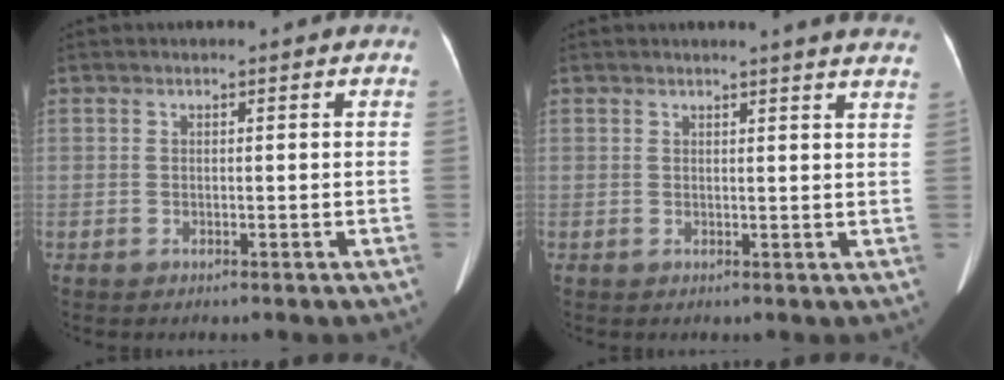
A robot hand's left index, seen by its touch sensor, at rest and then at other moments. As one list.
[{"total": 8.1, "force": [7.4, -0.1, 3.4], "torque": [-0.036, -0.017, 0.058]}]